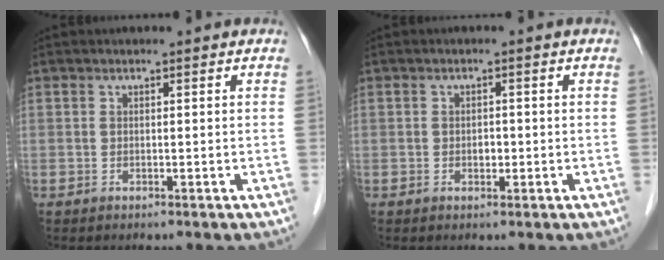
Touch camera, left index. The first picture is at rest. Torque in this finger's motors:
{"motor_torque": [0.06, 0.07, 0.04, 0.01]}